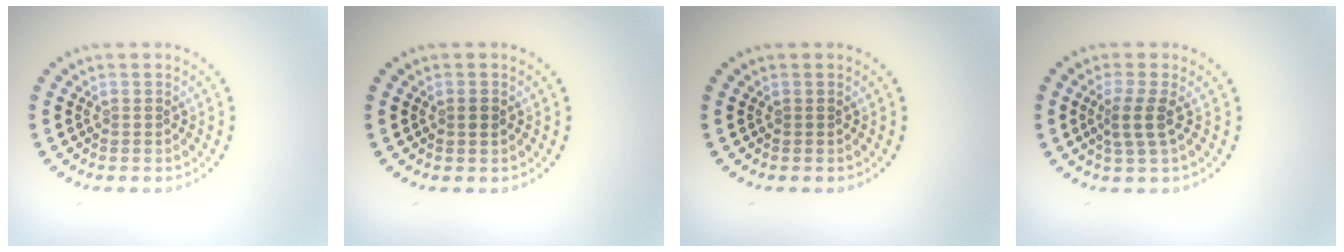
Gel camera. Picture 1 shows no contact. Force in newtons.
{"total": 0.9, "press": 0.8, "slide": 0.3}
{"total": 0.0}
{"total": 2.3, "press": 1.9, "slide": 1.4}